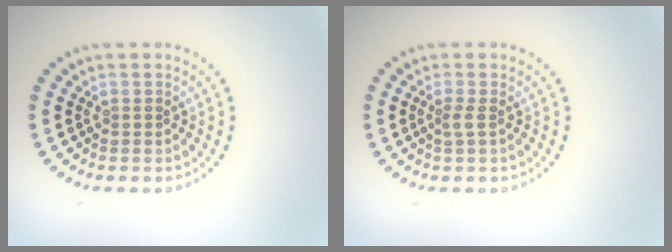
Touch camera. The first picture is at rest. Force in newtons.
{"total": 0.9, "press": 0.7, "slide": 0.6}